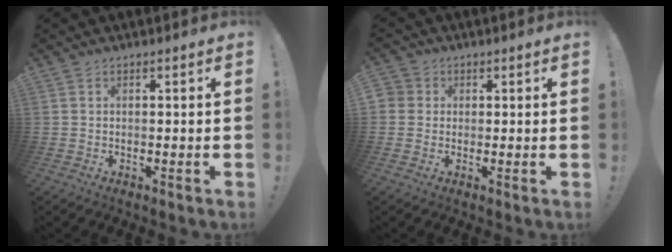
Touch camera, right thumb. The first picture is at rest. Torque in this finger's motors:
{"motor_torque": [0.09, 0.14, 0.47, 0.43, 0.16]}